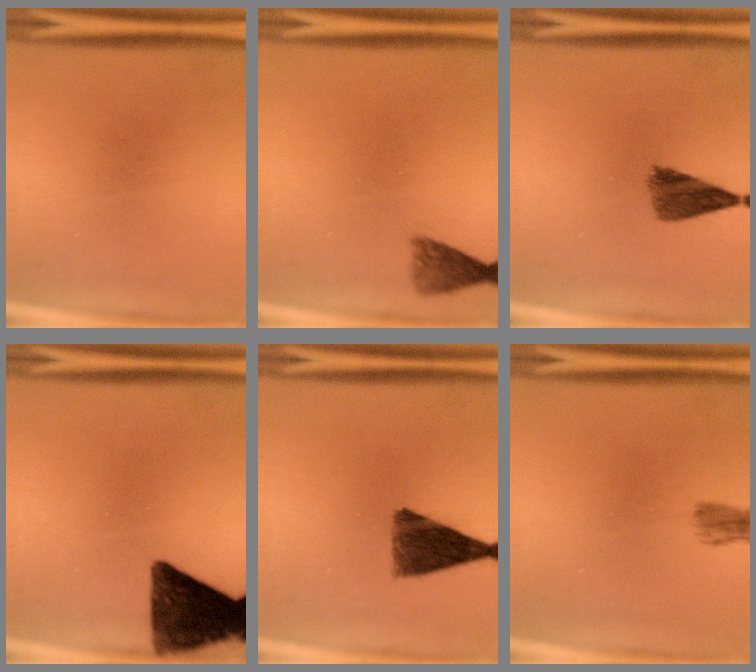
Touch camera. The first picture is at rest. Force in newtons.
{"total": 2.8}
{"total": 5.2}
{"total": 13.0}
{"total": 9.4}
{"total": 2.1}